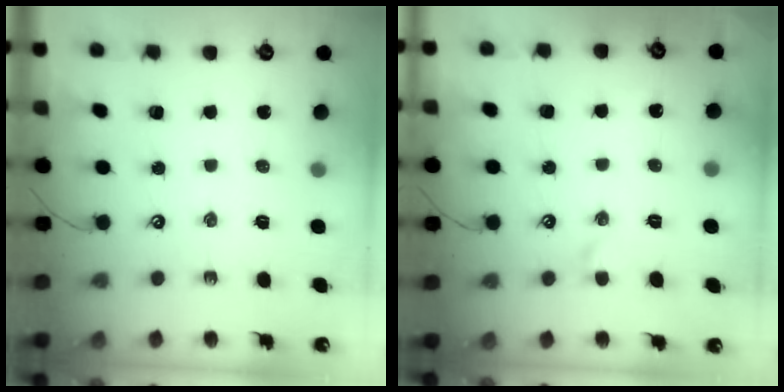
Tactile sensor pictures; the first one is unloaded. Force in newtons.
{"total": 0.5, "press": 0.5, "slide": 0.3}